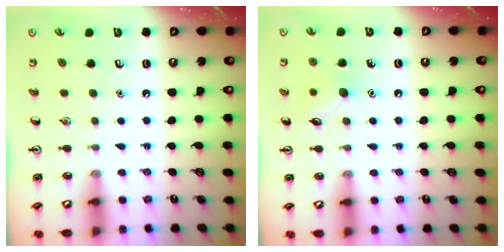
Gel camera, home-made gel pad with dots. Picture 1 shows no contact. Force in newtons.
{"total": 8.0, "press": 7.8, "slide": 1.9}